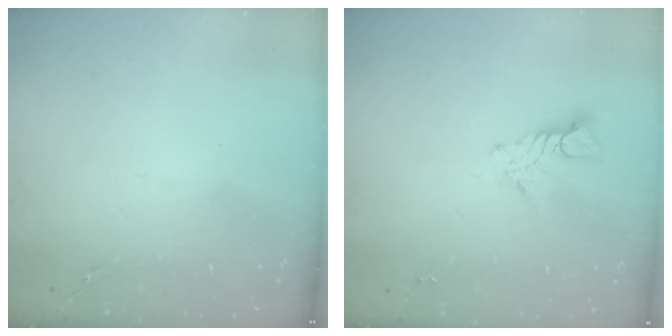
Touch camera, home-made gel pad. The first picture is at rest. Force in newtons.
{"total": 5.8, "press": 5.8, "slide": 0.3}